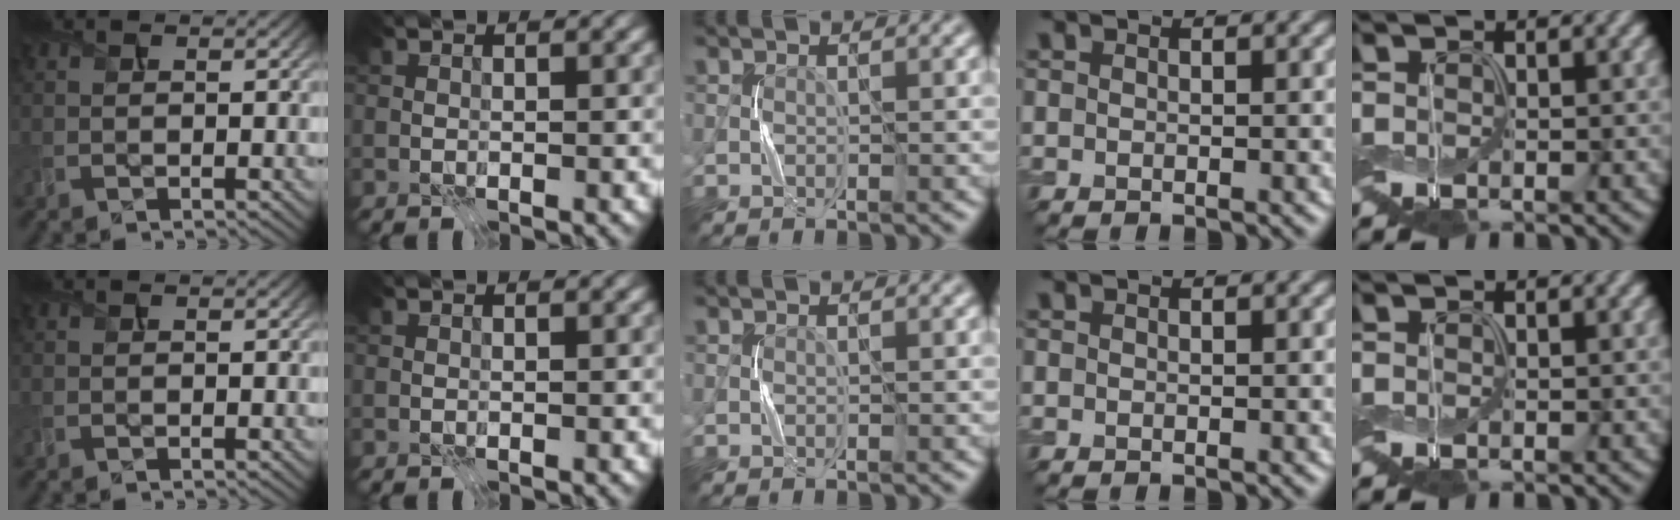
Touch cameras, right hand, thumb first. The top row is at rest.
{}